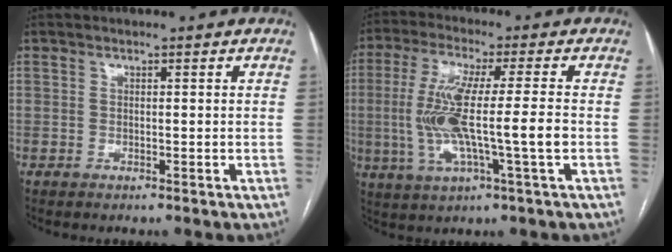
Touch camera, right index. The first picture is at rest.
{"total": 12.3, "force": [-1.2, 0.4, 12.2], "torque": [-0.247, -0.004, -0.023]}